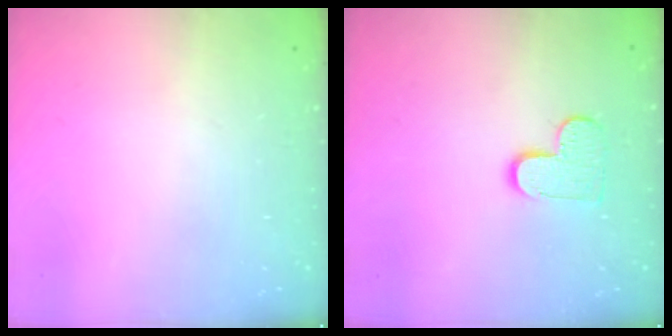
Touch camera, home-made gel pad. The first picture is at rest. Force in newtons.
{"total": 8.5, "press": 8.4, "slide": 0.4}